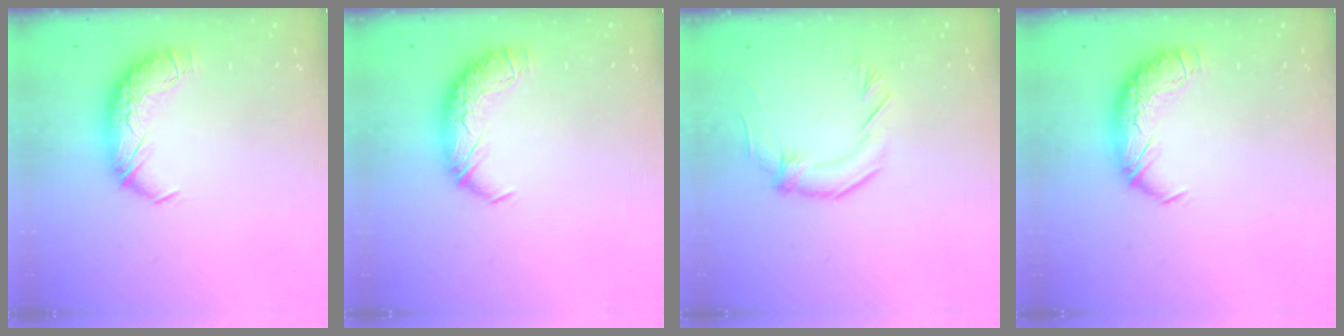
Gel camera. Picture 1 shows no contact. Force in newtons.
{"total": 0.0}
{"total": 1.3, "press": 1.3, "slide": 0.4}
{"total": 0.0}